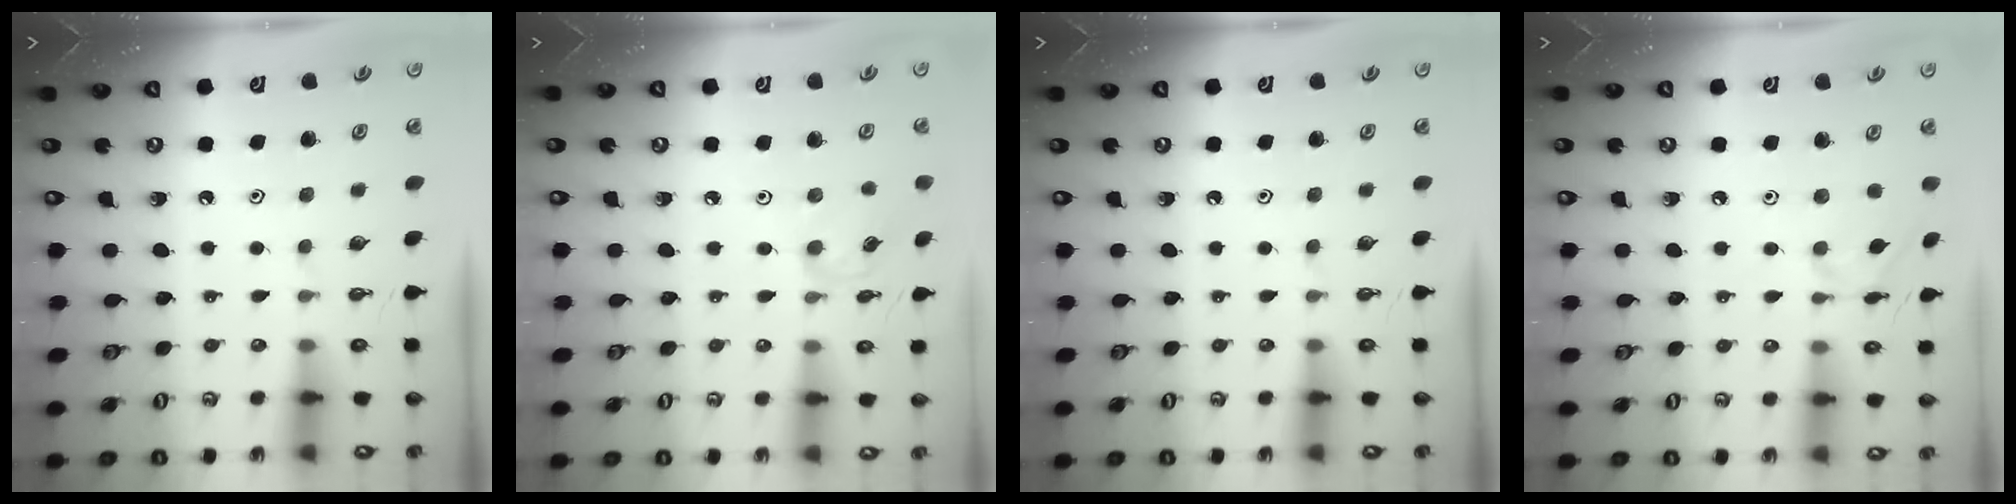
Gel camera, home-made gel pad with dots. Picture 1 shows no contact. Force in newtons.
{"total": 3.3, "press": 3.3, "slide": 0.3}
{"total": 0.0}
{"total": 2.6, "press": 2.6, "slide": 0.3}